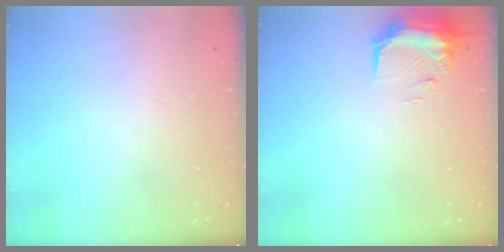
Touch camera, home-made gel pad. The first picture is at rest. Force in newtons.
{"total": 9.2, "press": 9.0, "slide": 1.5}